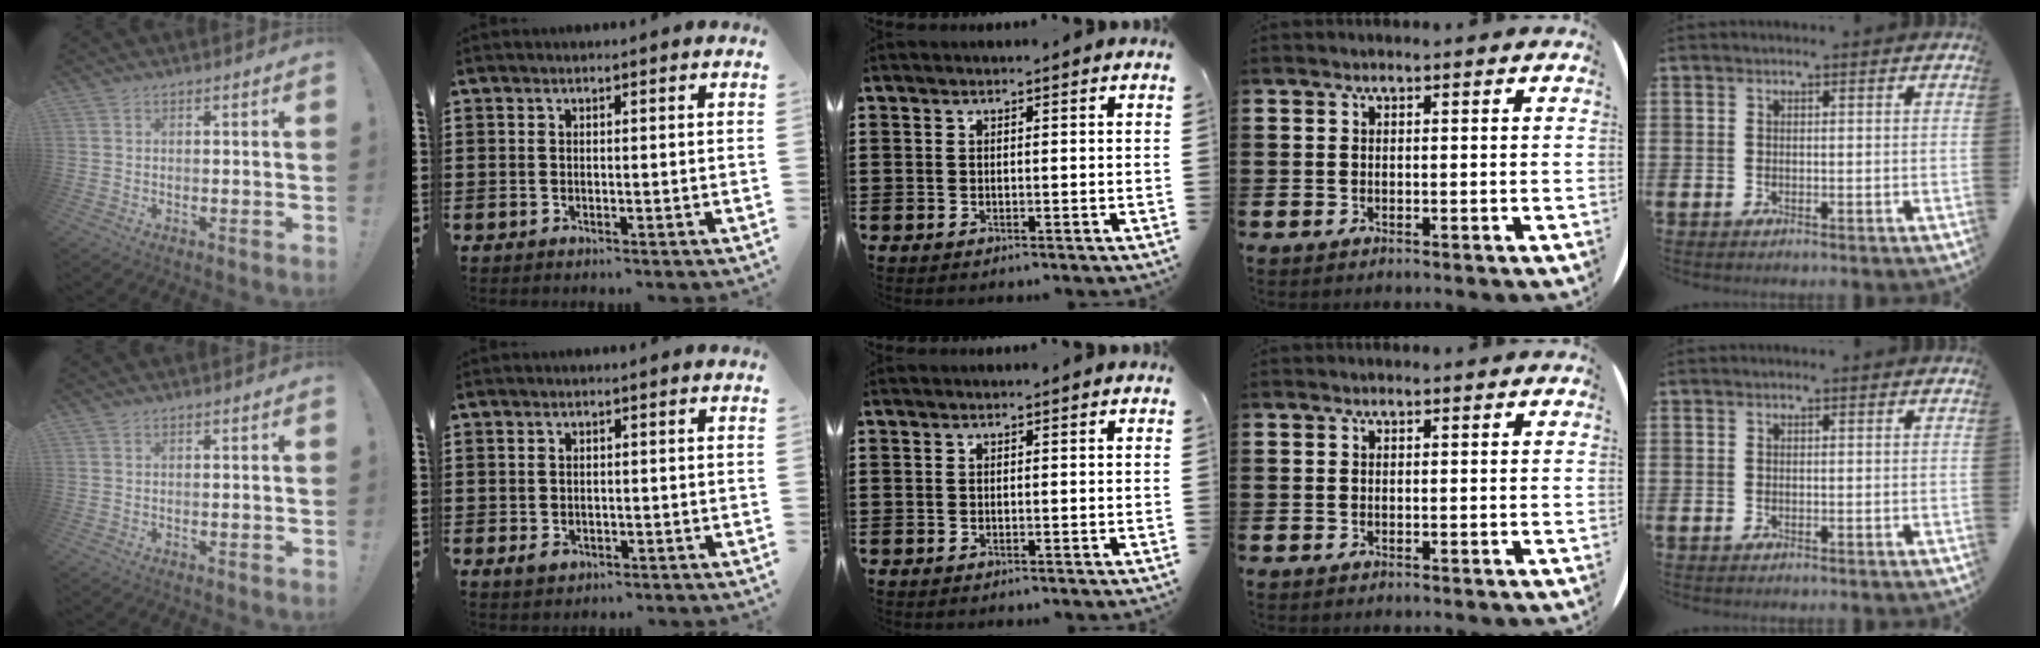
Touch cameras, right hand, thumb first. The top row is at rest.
{"index": {"total": 1.6, "force": [-0.5, 1.1, 1.1], "torque": [-0.024, 0.002, -0.011]}}